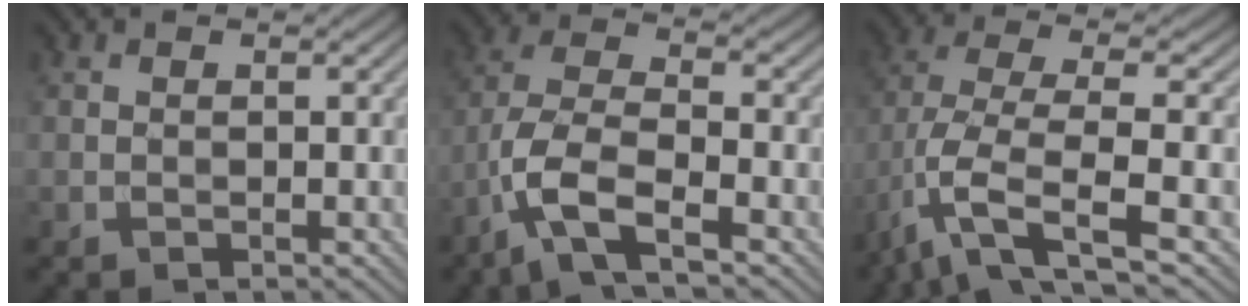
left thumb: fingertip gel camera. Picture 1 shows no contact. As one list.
[{"total": 8.1, "force": [-4.5, 2.4, 6.2], "torque": [-0.134, 0.005, -0.104]}, {"total": 9.4, "force": [-4.1, 3.0, 7.9], "torque": [-0.180, -0.005, -0.088]}]